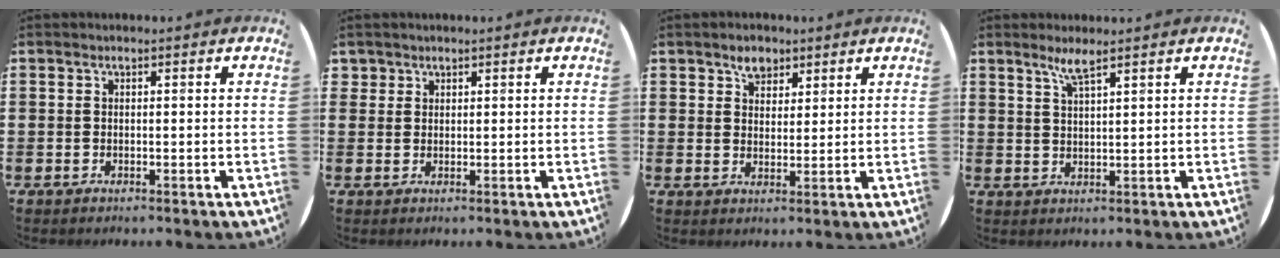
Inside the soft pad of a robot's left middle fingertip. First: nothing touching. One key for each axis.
{"total": 1.3, "fx": 1.1, "fy": 0.7, "fz": 0.1, "tx": 0.006, "ty": 0.000, "tz": 0.019}
{"total": 3.1, "fx": 2.4, "fy": 1.8, "fz": 0.8, "tx": -0.003, "ty": -0.002, "tz": 0.042}
{"total": 2.8, "fx": 2.3, "fy": 0.0, "fz": 1.7, "tx": -0.037, "ty": 0.001, "tz": 0.040}